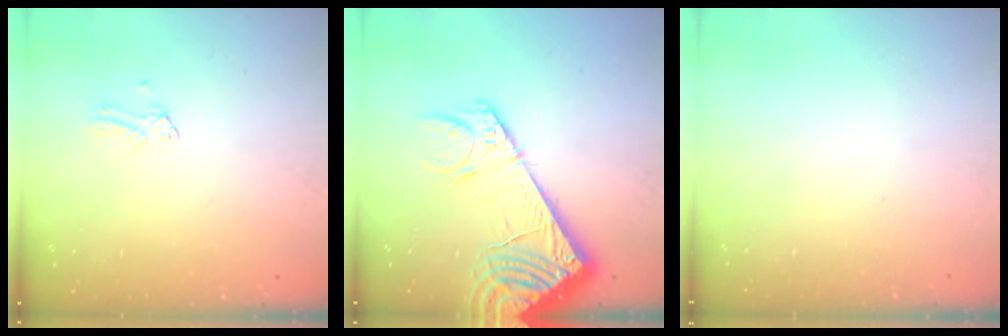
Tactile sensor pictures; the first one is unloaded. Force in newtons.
{"total": 14.2, "press": 13.9, "slide": 2.9}
{"total": 0.0}